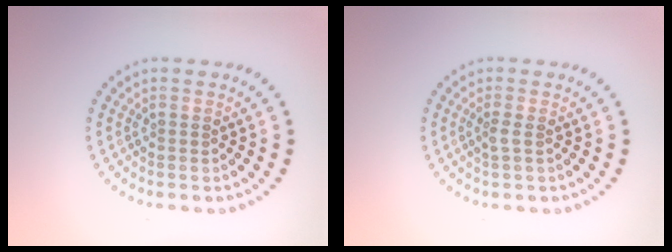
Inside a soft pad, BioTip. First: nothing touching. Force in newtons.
{"total": 0.9, "press": 0.7, "slide": 0.6}